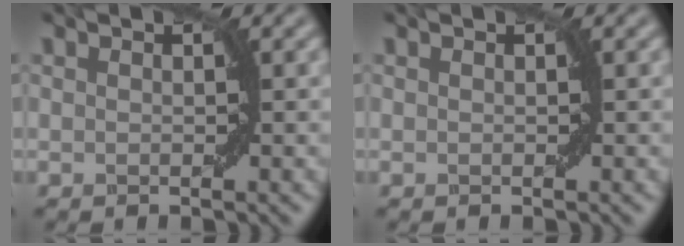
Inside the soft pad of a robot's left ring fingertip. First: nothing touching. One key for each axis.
{"total": 0.0}